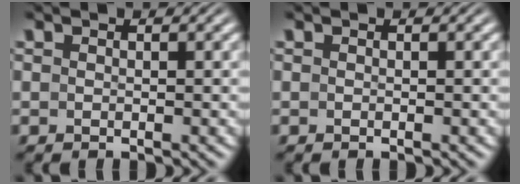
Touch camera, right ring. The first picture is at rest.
{"total": 0.0}